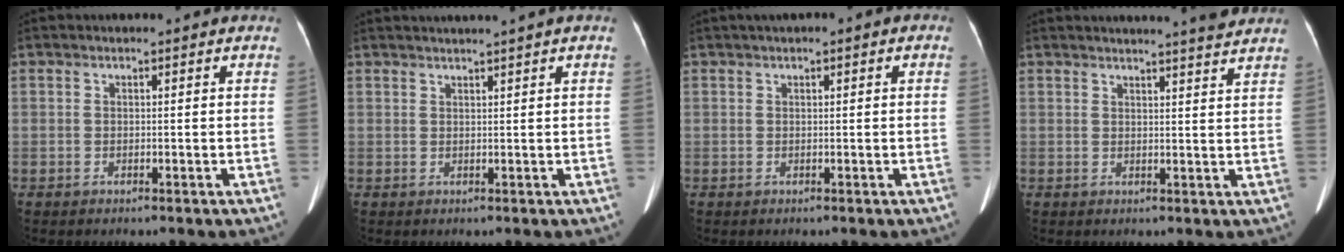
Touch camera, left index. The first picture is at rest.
{"total": 3.5, "force": [2.9, -1.0, 1.7], "torque": [-0.017, 0.017, 0.043]}
{"total": 2.0, "force": [0.8, 0.7, 1.6], "torque": [-0.026, 0.023, 0.013]}
{"total": 7.3, "force": [6.8, -0.7, 2.6], "torque": [-0.039, 0.001, 0.070]}